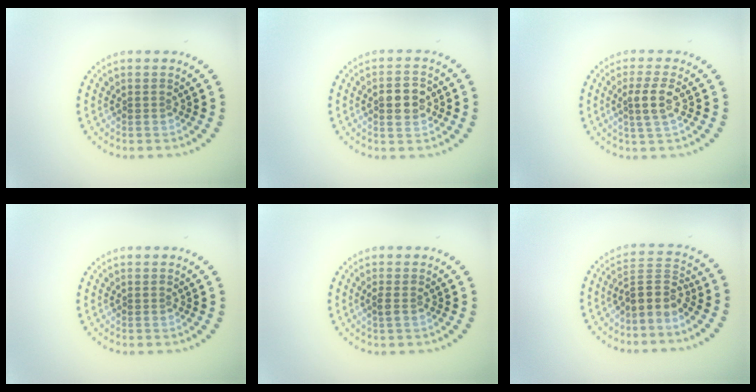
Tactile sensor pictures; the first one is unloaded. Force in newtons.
{"total": 2.9, "press": 2.9, "slide": 0.2}
{"total": 2.5, "press": 2.2, "slide": 1.1}
{"total": 0.0}
{"total": 0.8, "press": 0.8, "slide": 0.2}
{"total": 3.0, "press": 2.3, "slide": 1.9}